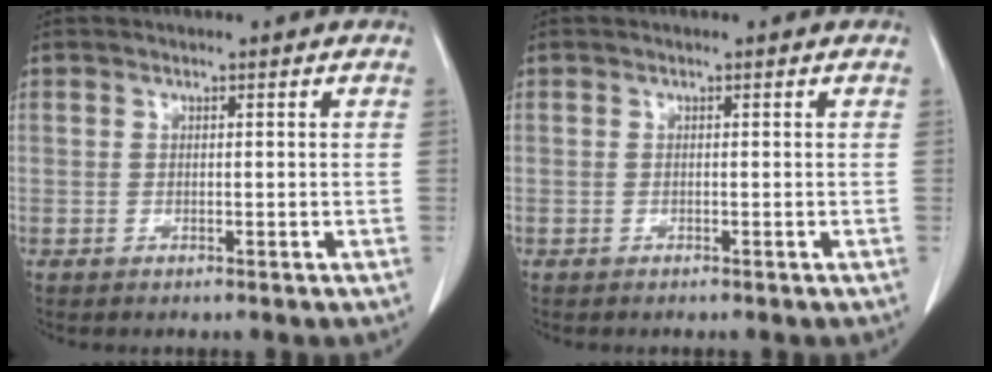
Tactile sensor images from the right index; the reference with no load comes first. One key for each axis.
{"total": 0.0}